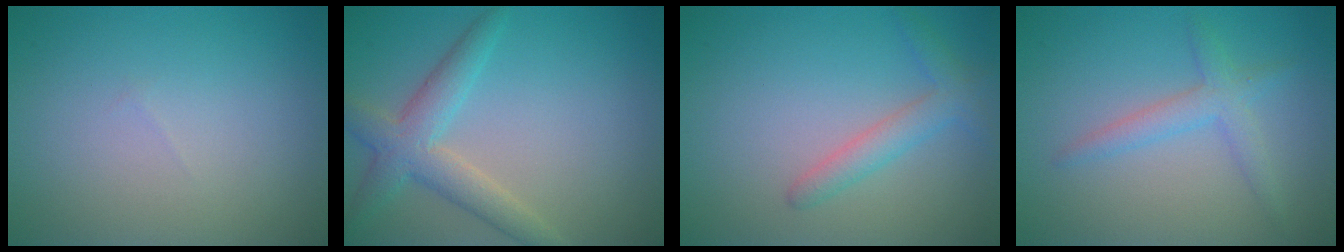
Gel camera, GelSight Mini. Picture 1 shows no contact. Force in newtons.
{"total": 4.0, "press": 4.0, "slide": 0.3}
{"total": 2.3, "press": 2.3, "slide": 0.1}
{"total": 2.4, "press": 2.4, "slide": 0.3}